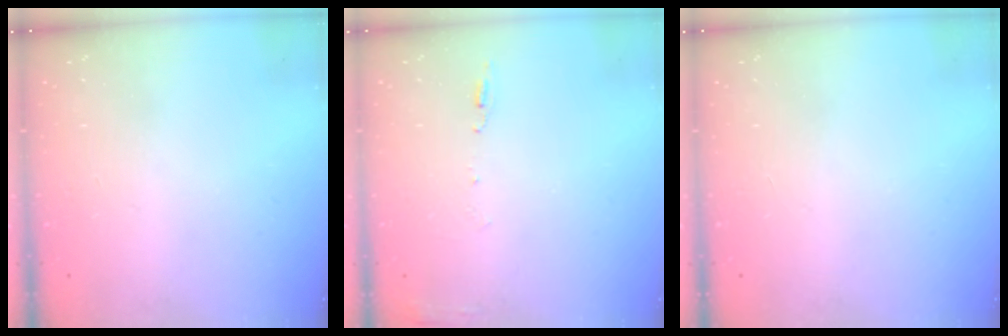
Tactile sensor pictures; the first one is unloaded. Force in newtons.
{"total": 6.8, "press": 6.8, "slide": 0.7}
{"total": 0.0}